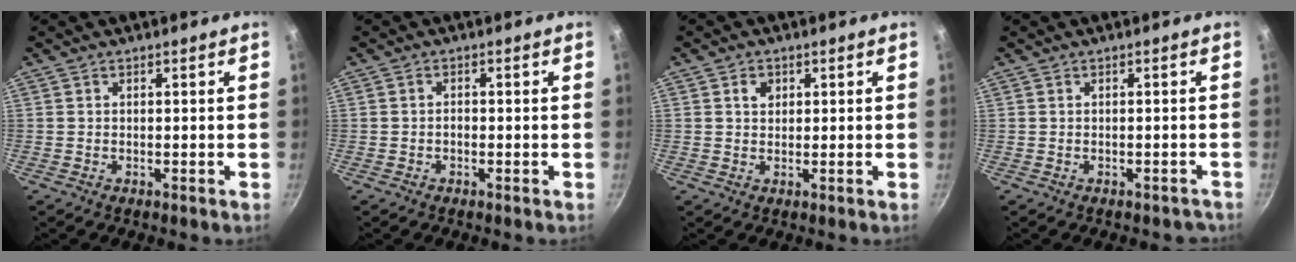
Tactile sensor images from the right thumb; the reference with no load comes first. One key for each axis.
{"total": 1.0, "fx": -0.4, "fy": 0.6, "fz": 0.7, "tx": -0.009, "ty": 0.006, "tz": -0.007}
{"total": 2.3, "fx": 0.8, "fy": 1.9, "fz": 1.2, "tx": -0.010, "ty": 0.002, "tz": 0.012}
{"total": 1.9, "fx": -1.5, "fy": 1.2, "fz": 0.3, "tx": 0.022, "ty": 0.036, "tz": 0.001}